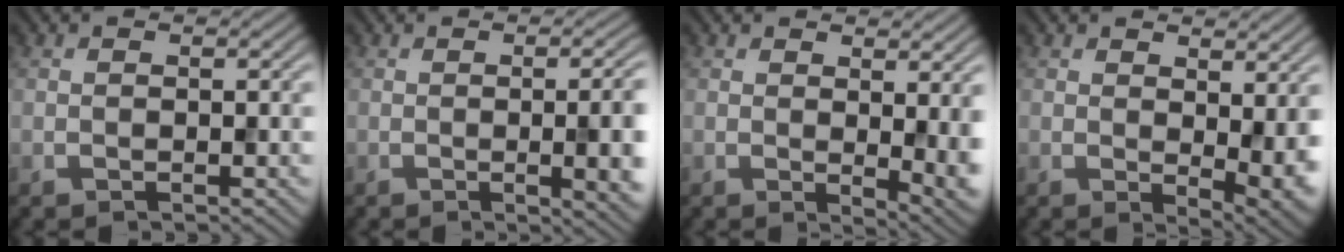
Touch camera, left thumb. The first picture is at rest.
{"total": 8.0, "force": [-0.7, 2.6, 7.5], "torque": [-0.081, 0.000, -0.007]}
{"total": 4.4, "force": [1.1, 1.2, 4.0], "torque": [-0.056, -0.009, 0.021]}
{"total": 5.3, "force": [1.5, 2.0, 4.7], "torque": [-0.069, -0.006, 0.030]}